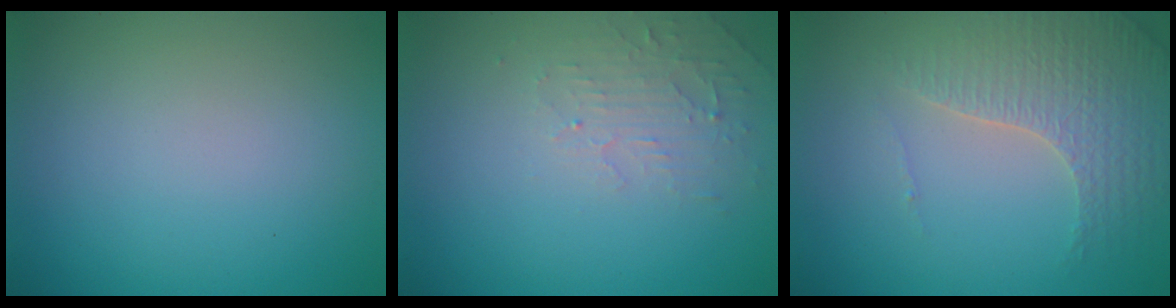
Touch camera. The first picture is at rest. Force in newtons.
{"total": 2.4, "press": 2.3, "slide": 0.5}
{"total": 4.2, "press": 3.4, "slide": 2.5}